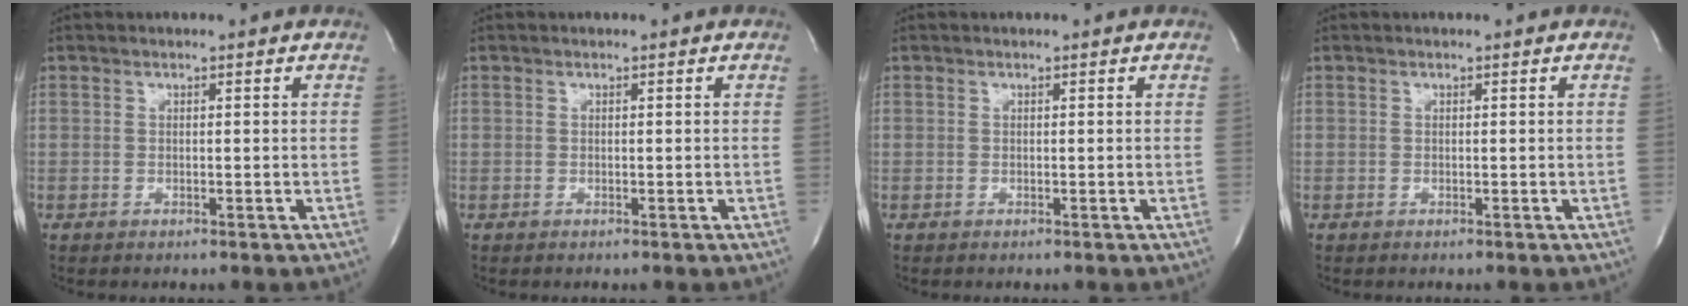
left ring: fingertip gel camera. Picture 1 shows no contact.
{"total": 0.0}
{"total": 0.0}
{"total": 0.0}